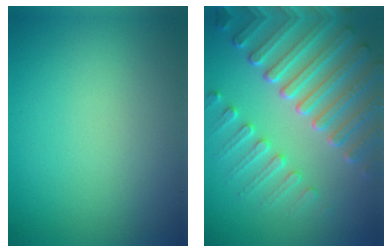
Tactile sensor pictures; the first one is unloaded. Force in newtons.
{"total": 7.5, "press": 5.8, "slide": 4.7}